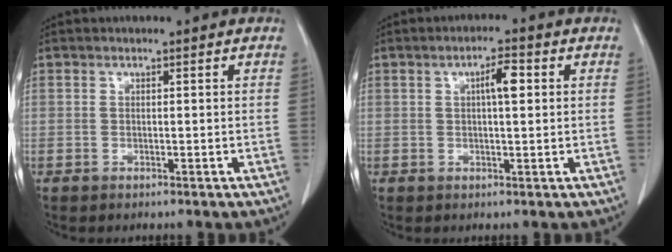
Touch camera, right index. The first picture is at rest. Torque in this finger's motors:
{"motor_torque": [0.31, 0.20, 0.09, 0.02]}